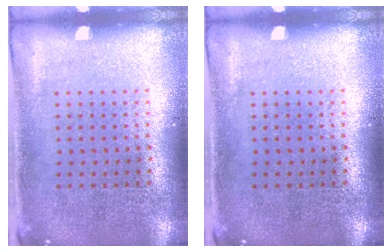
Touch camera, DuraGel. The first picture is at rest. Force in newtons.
{"total": 0.0}